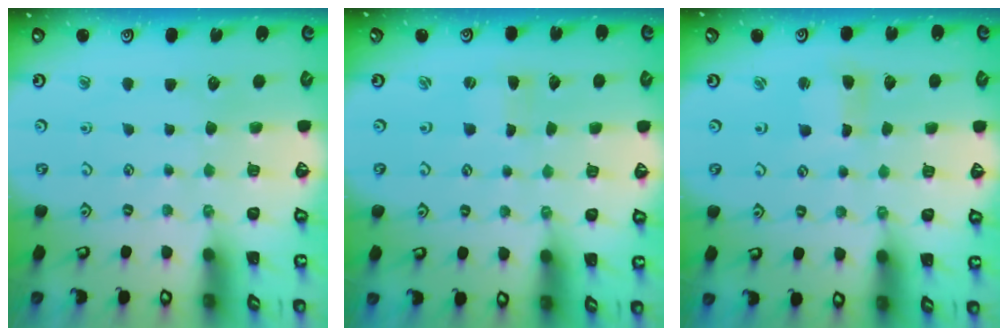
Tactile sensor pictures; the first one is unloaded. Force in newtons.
{"total": 0.7, "press": 0.6, "slide": 0.1}
{"total": 2.4, "press": 2.4, "slide": 0.3}